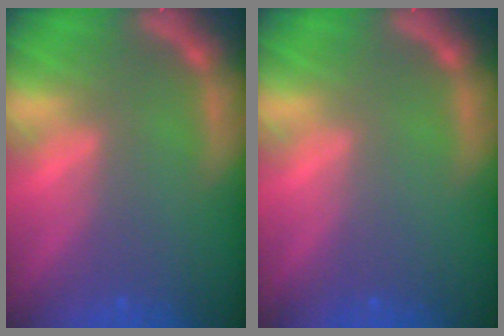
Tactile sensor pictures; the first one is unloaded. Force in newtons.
{"total": 0.0}